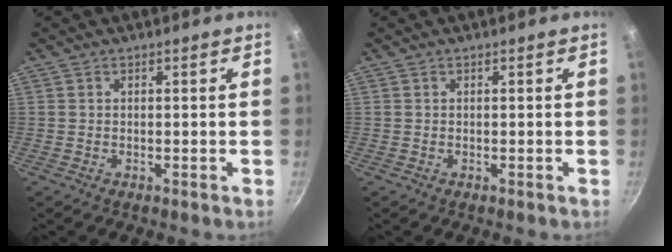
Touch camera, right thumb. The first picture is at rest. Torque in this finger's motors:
{"motor_torque": [0.00, 0.00, 0.05, -0.05, 0.00]}